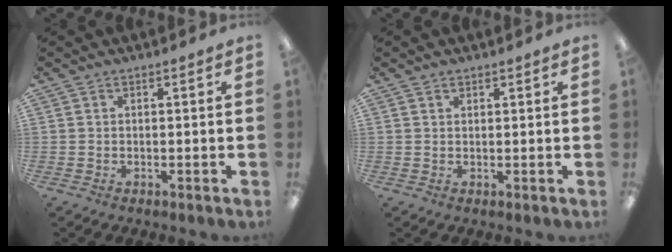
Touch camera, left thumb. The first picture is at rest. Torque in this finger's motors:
{"motor_torque": [0.08, -0.08, -0.49, 0.09, 0.00]}